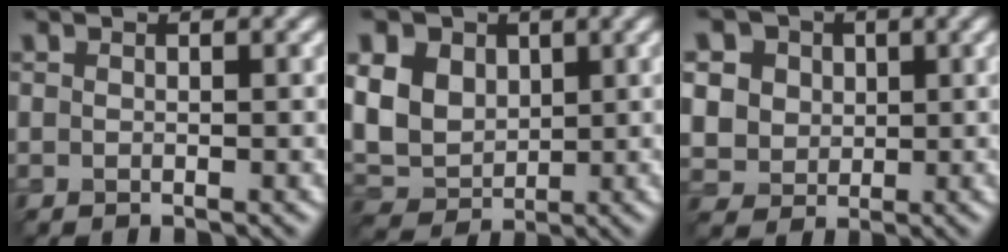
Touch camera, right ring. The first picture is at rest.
{"total": 9.1, "force": [2.7, 7.1, 5.1], "torque": [-0.118, 0.021, 0.039]}
{"total": 8.5, "force": [3.2, 7.0, 3.6], "torque": [-0.091, 0.023, 0.043]}